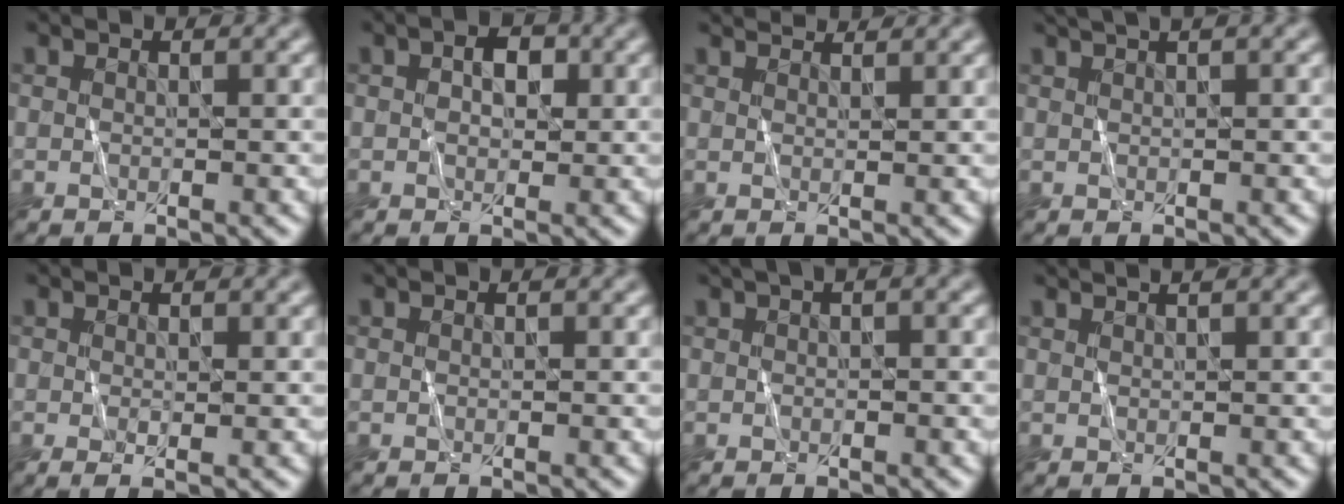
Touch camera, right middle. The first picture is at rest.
{"total": 2.2, "force": [0.2, 1.5, 1.6], "torque": [-0.023, 0.004, 0.002]}
{"total": 3.0, "force": [2.8, 0.7, 1.0], "torque": [-0.006, 0.010, 0.022]}
{"total": 2.7, "force": [1.9, 0.7, 1.8], "torque": [-0.016, 0.008, 0.020]}
{"total": 0.9, "force": [0.1, 0.1, 0.9], "torque": [-0.019, -0.002, 0.001]}
{"total": 0.0}
{"total": 2.3, "force": [1.1, 0.9, 1.8], "torque": [-0.017, 0.002, 0.006]}
{"total": 2.3, "force": [1.7, 0.8, 1.3], "torque": [-0.003, 0.010, 0.001]}